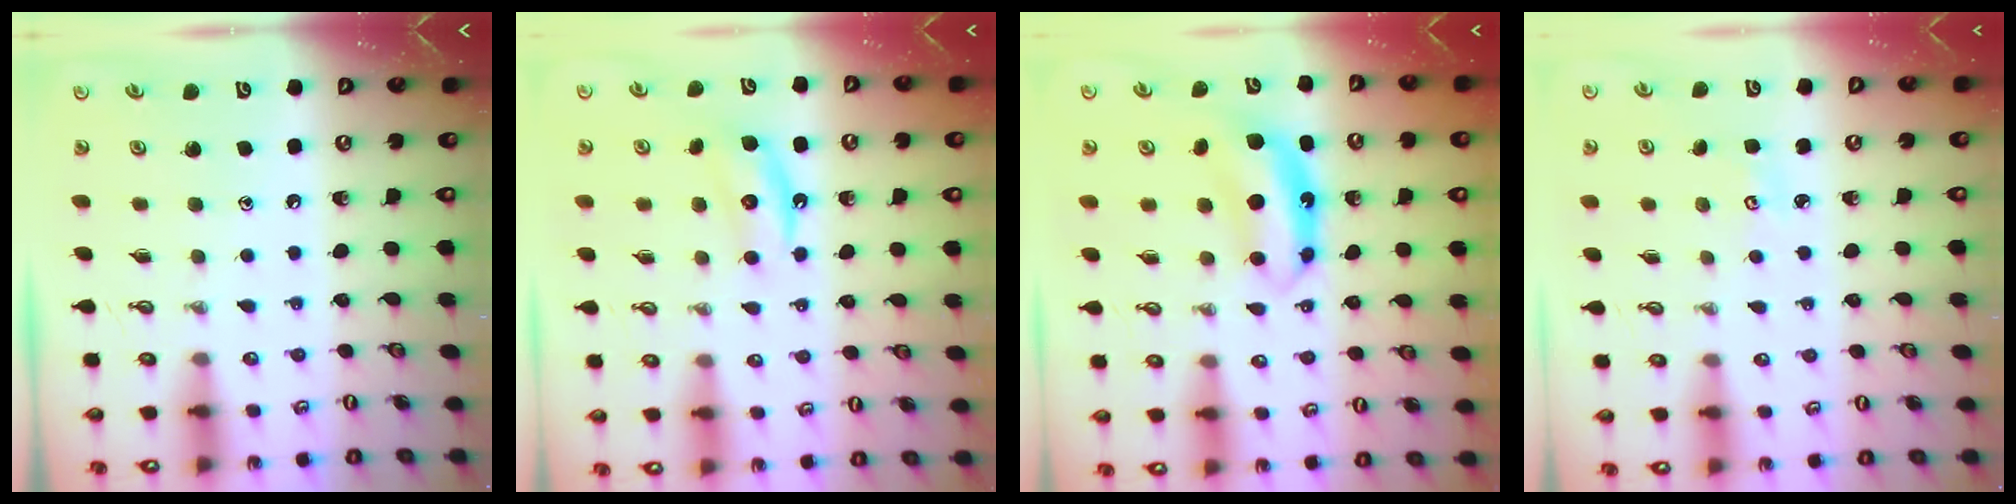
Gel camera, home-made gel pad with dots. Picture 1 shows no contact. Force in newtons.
{"total": 5.8, "press": 5.8, "slide": 0.7}
{"total": 7.6, "press": 7.6, "slide": 0.4}
{"total": 2.1, "press": 2.1, "slide": 0.2}